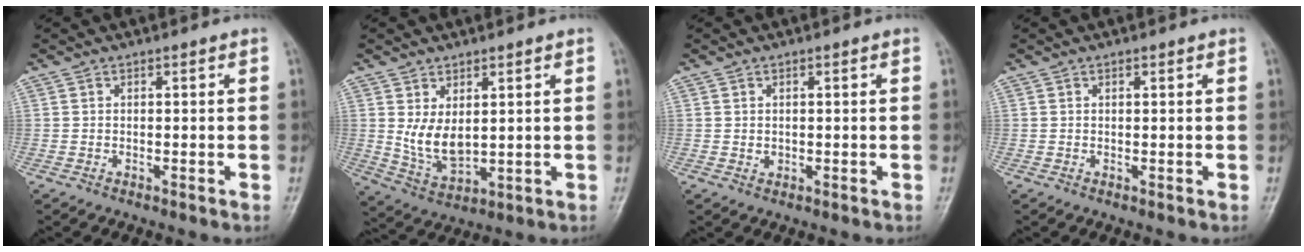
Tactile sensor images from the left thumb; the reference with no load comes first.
{"total": 7.0, "force": [1.7, 3.8, 5.6], "torque": [-0.092, -0.021, 0.050]}
{"total": 1.0, "force": [0.2, 0.7, 0.7], "torque": [-0.007, -0.002, 0.009]}
{"total": 0.5, "force": [0.3, 0.1, 0.4], "torque": [-0.006, -0.001, 0.005]}